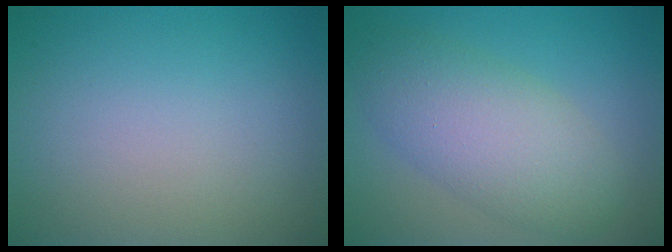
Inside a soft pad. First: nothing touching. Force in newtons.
{"total": 6.1, "press": 6.1, "slide": 0.2}